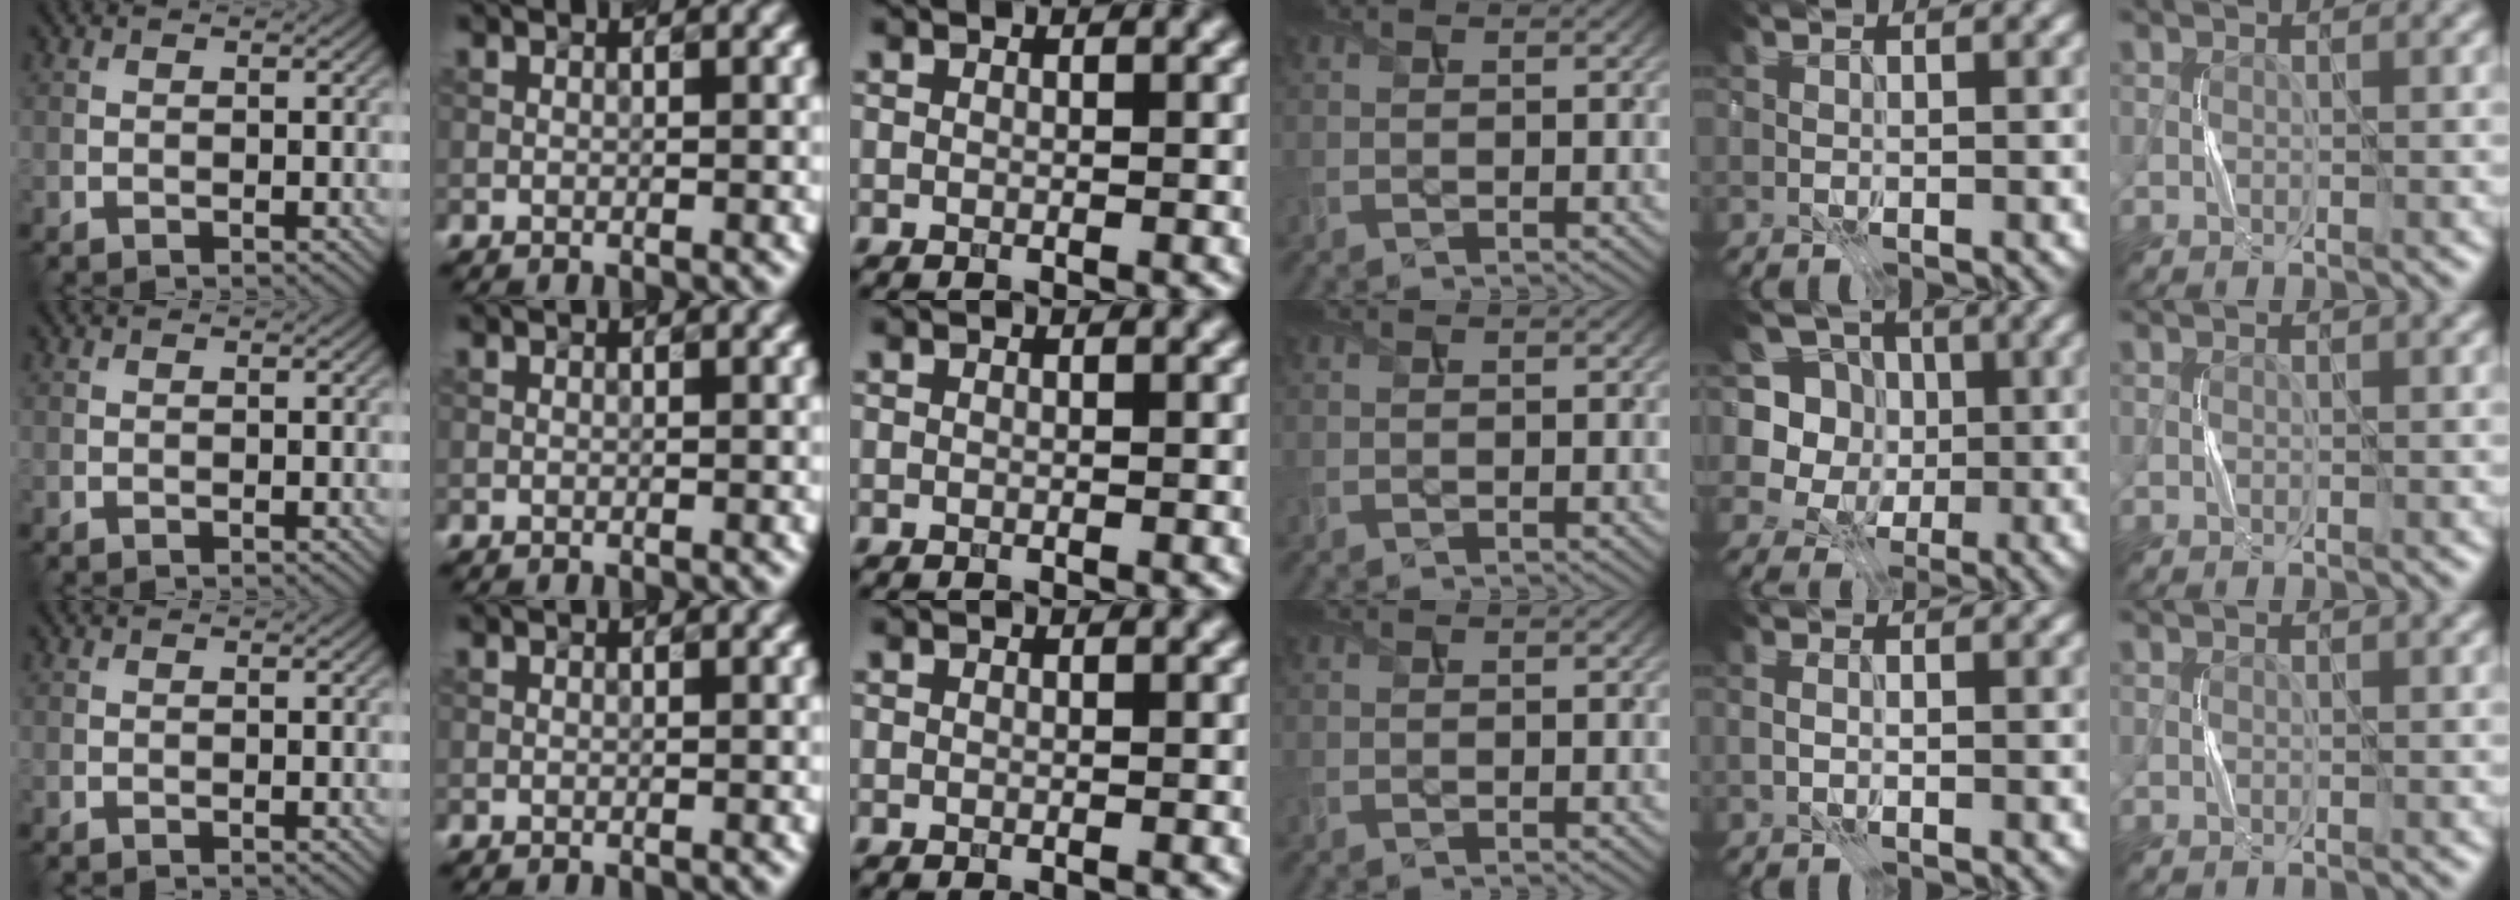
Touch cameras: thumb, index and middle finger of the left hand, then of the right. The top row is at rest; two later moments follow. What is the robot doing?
{"motion": "press", "object": "sticky note"}